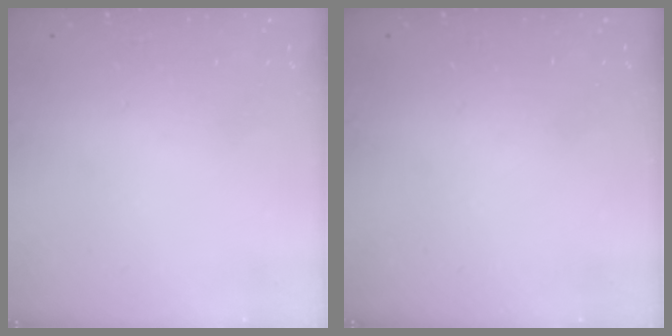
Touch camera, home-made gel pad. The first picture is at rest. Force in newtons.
{"total": 0.0}